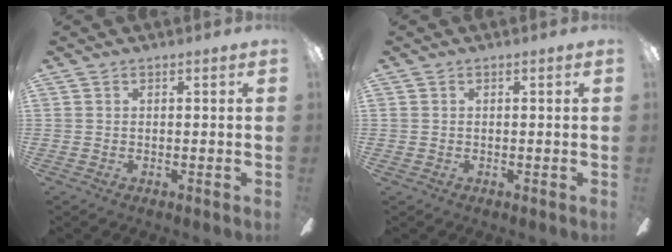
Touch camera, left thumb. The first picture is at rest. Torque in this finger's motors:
{"motor_torque": [-0.04, 0.10, 0.01, 0.00, 0.03]}